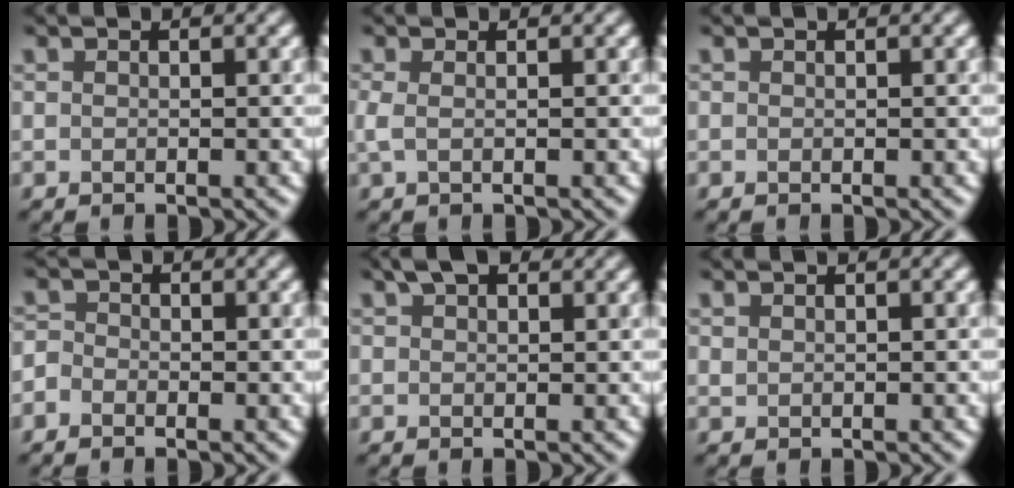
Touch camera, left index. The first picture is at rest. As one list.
[{"total": 0.9, "force": [0.2, 0.2, 0.9], "torque": [-0.019, 0.005, 0.002]}, {"total": 0.0}, {"total": 1.1, "force": [-0.6, 0.9, 0.3], "torque": [-0.002, 0.004, -0.017]}, {"total": 2.5, "force": [1.9, 1.0, 1.3], "torque": [-0.018, 0.012, 0.031]}, {"total": 0.6, "force": [0.5, 0.0, -0.1], "torque": [0.003, 0.003, 0.014]}]